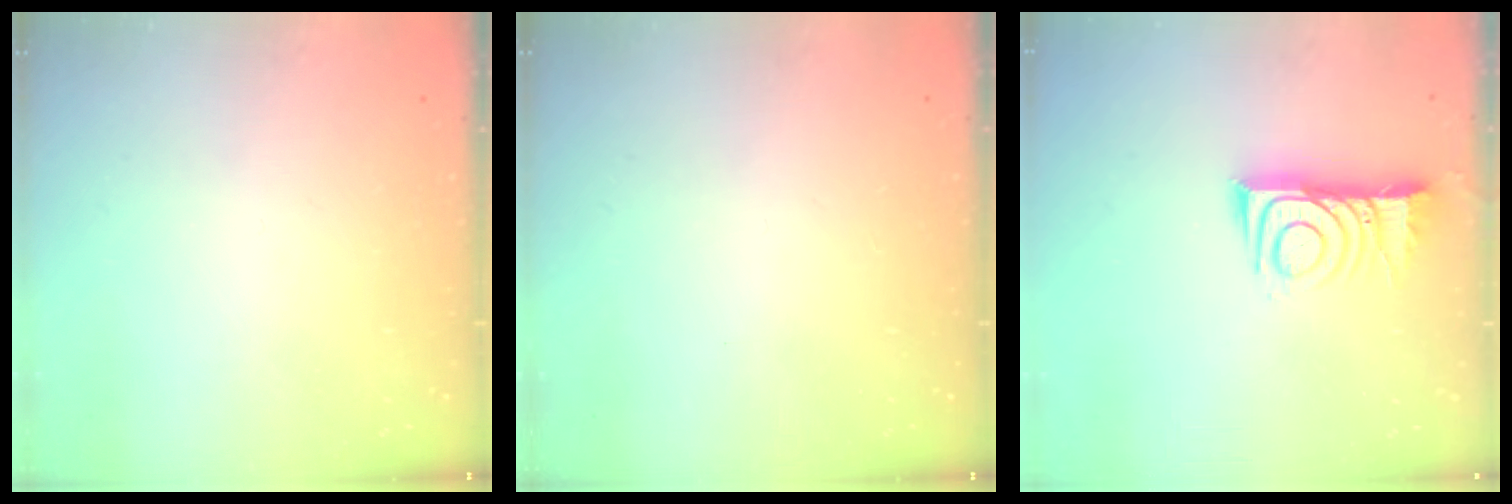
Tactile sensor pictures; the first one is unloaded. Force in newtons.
{"total": 1.6, "press": 1.6, "slide": 0.1}
{"total": 10.1, "press": 10.0, "slide": 0.9}